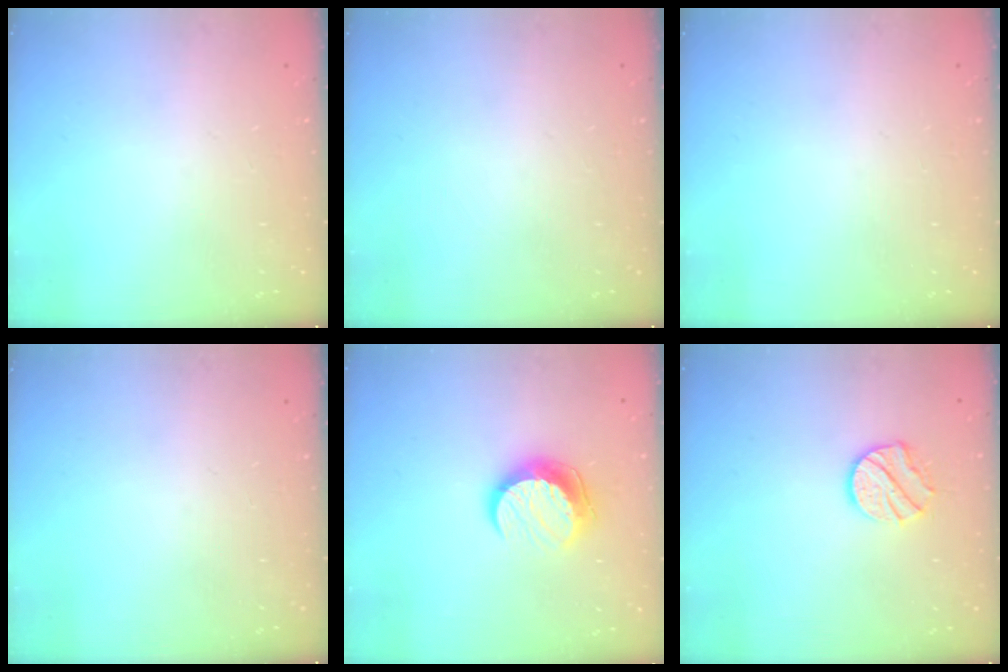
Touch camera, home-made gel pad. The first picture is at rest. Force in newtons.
{"total": 0.0}
{"total": 0.0}
{"total": 0.0}
{"total": 10.4, "press": 10.4, "slide": 0.5}
{"total": 8.9, "press": 8.9, "slide": 0.4}